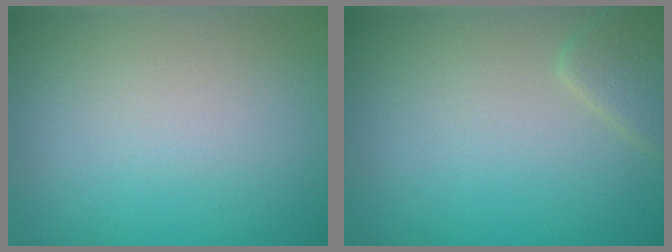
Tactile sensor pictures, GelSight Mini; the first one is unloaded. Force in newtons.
{"total": 1.9, "press": 1.9, "slide": 0.1}